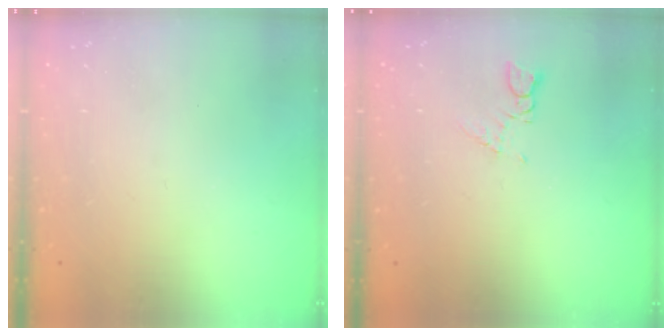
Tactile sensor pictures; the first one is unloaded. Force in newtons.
{"total": 4.3, "press": 4.2, "slide": 0.7}